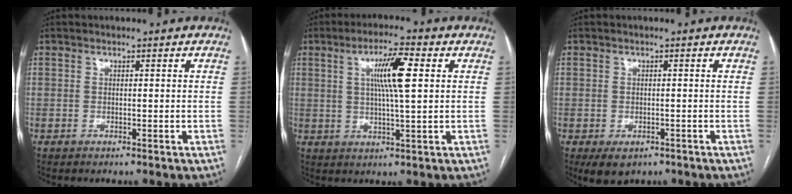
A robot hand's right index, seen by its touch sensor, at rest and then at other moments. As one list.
[{"total": 8.2, "force": [2.1, 0.5, 7.9], "torque": [-0.142, 0.007, 0.036]}, {"total": 4.1, "force": [-2.4, 2.7, 2.0], "torque": [-0.030, -0.004, -0.027]}]